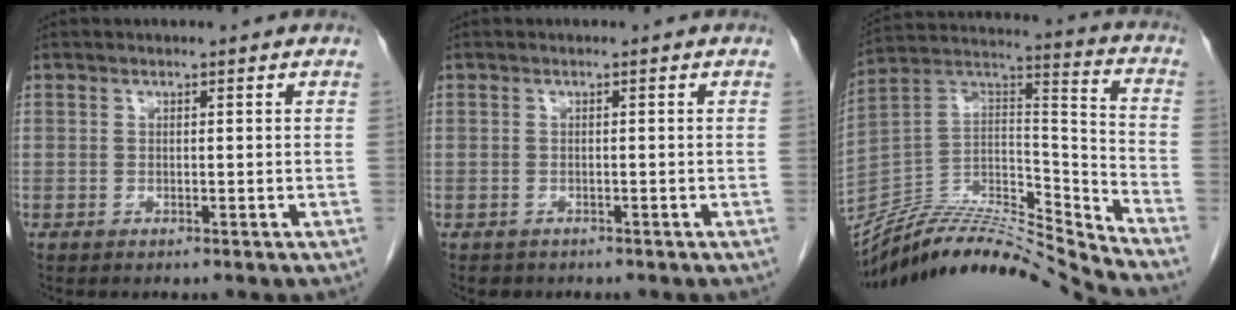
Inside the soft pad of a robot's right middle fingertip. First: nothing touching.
{"total": 1.2, "force": [-0.9, 0.8, 0.0], "torque": [-0.012, -0.001, -0.012]}
{"total": 19.2, "force": [-18.9, -0.6, 3.4], "torque": [-0.039, 0.058, -0.323]}